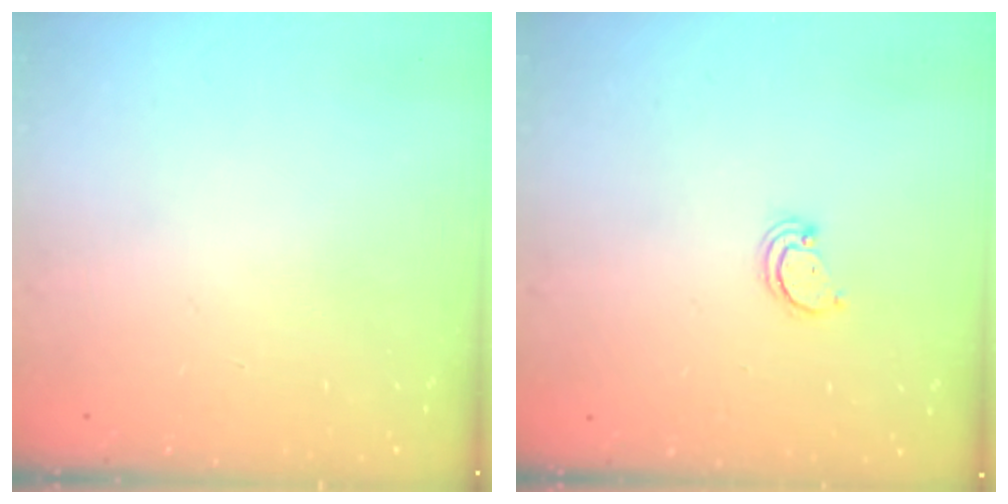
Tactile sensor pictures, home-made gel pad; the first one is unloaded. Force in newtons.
{"total": 2.2, "press": 2.2, "slide": 0.1}